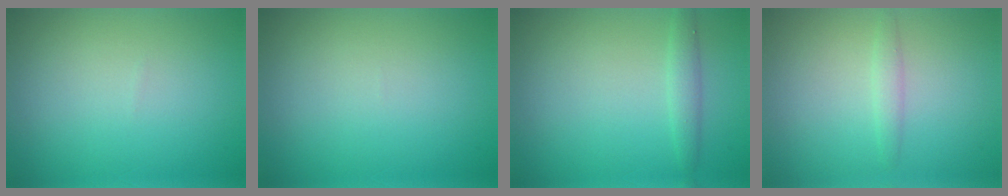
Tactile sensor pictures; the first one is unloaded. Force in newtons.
{"total": 0.0}
{"total": 1.5, "press": 1.5, "slide": 0.0}
{"total": 1.2, "press": 1.2, "slide": 0.1}